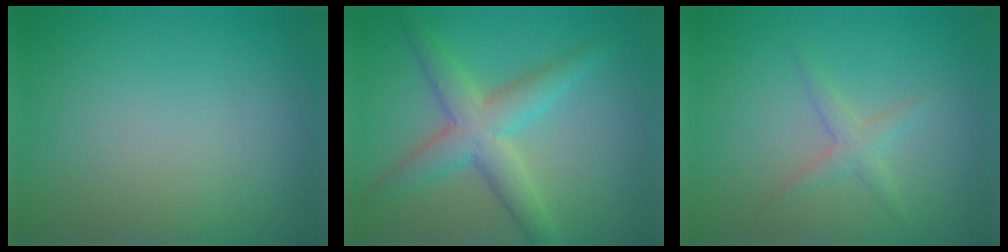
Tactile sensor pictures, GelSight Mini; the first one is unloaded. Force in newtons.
{"total": 4.7, "press": 4.7, "slide": 0.3}
{"total": 1.6, "press": 1.6, "slide": 0.1}